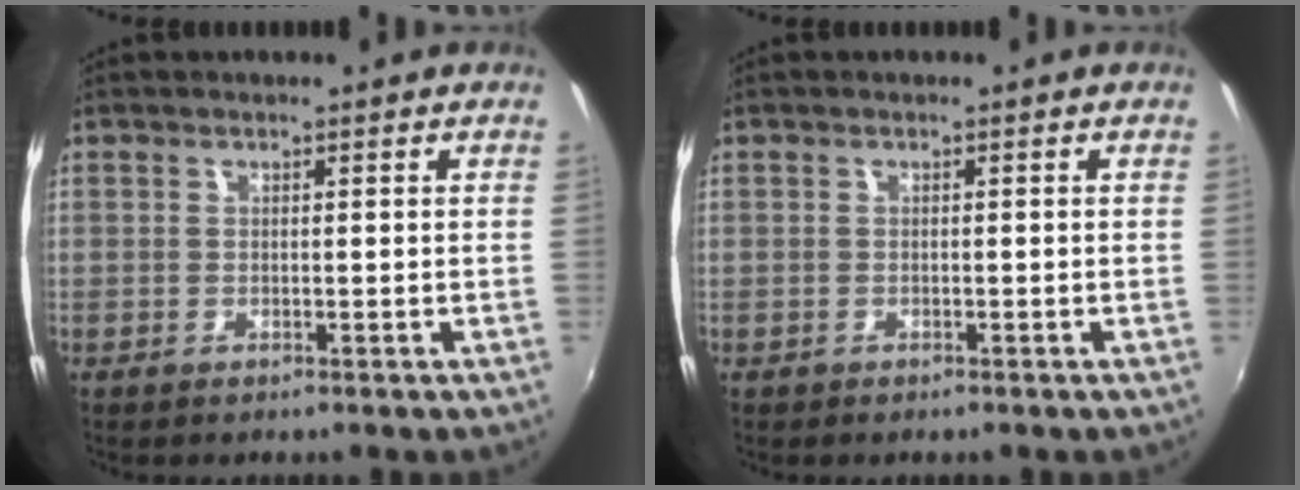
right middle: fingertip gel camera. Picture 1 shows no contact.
{"total": 0.6, "force": [-0.5, 0.4, 0.1], "torque": [-0.005, -0.003, -0.007]}